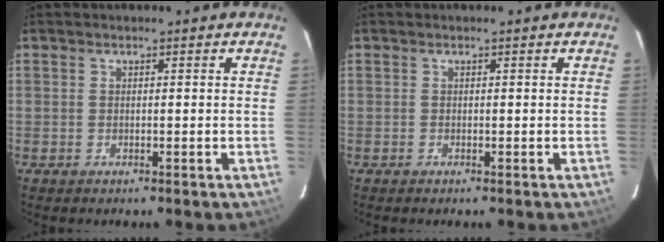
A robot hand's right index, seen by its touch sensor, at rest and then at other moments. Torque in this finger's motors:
{"motor_torque": [0.02, 0.01, -0.01, 0.01]}